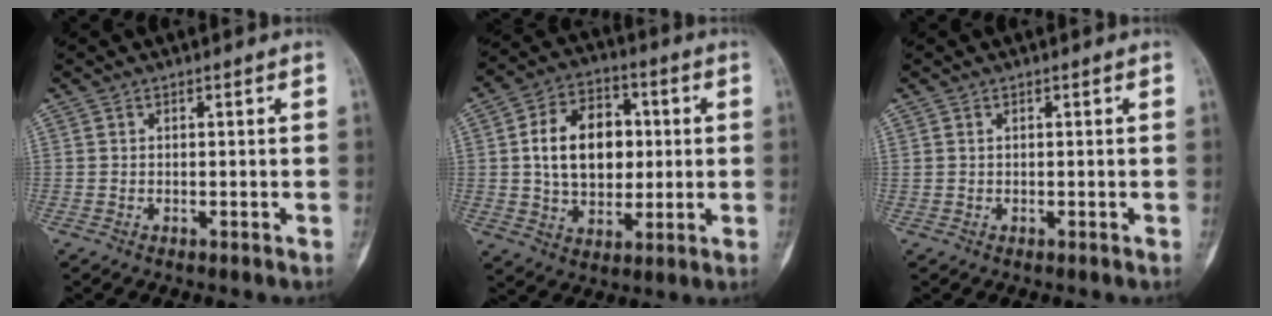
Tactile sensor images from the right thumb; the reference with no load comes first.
{"total": 15.0, "force": [1.7, 10.4, 10.7], "torque": [-0.140, 0.010, 0.027]}
{"total": 0.0}